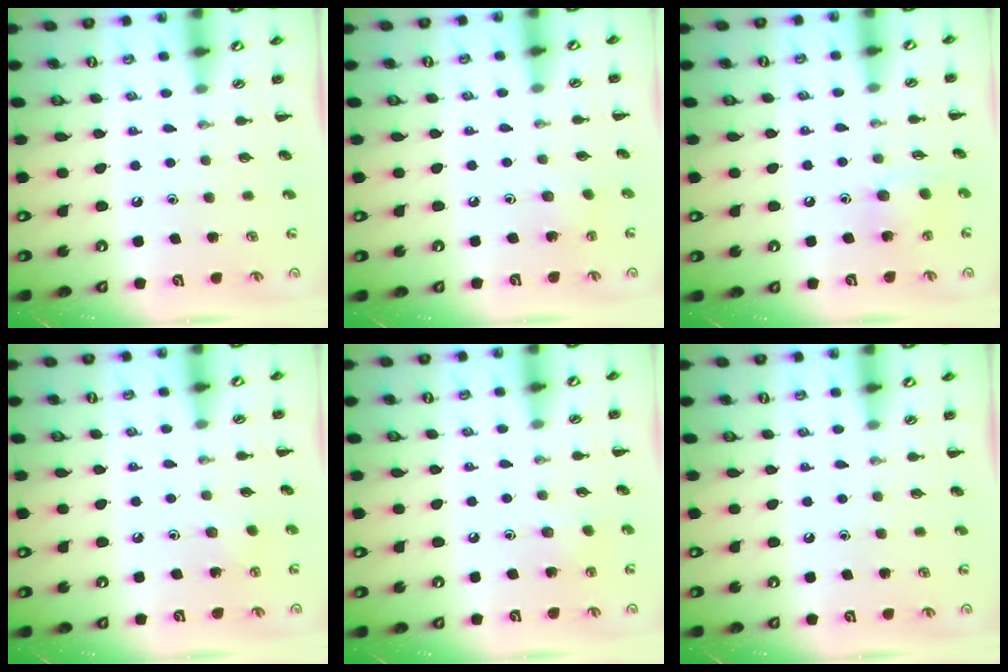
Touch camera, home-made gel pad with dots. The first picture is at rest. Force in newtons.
{"total": 2.0, "press": 1.9, "slide": 0.6}
{"total": 7.7, "press": 7.7, "slide": 0.7}
{"total": 2.4, "press": 2.3, "slide": 0.8}
{"total": 2.1, "press": 2.0, "slide": 0.8}
{"total": 0.0}